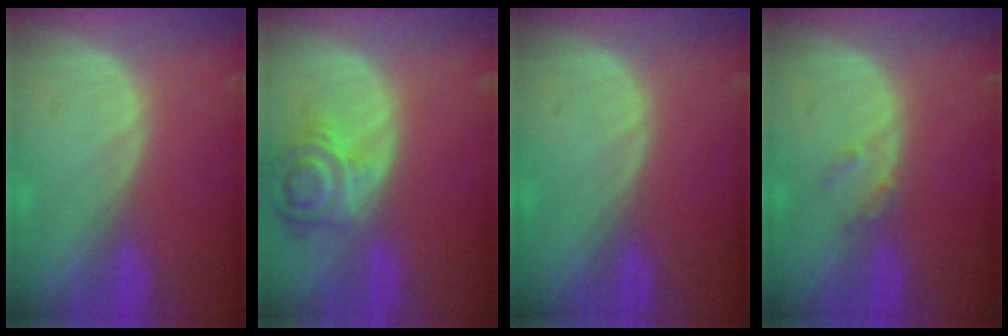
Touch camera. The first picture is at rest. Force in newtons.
{"total": 7.2, "press": 6.5, "slide": 3.0}
{"total": 0.0}
{"total": 1.6, "press": 1.6, "slide": 0.2}